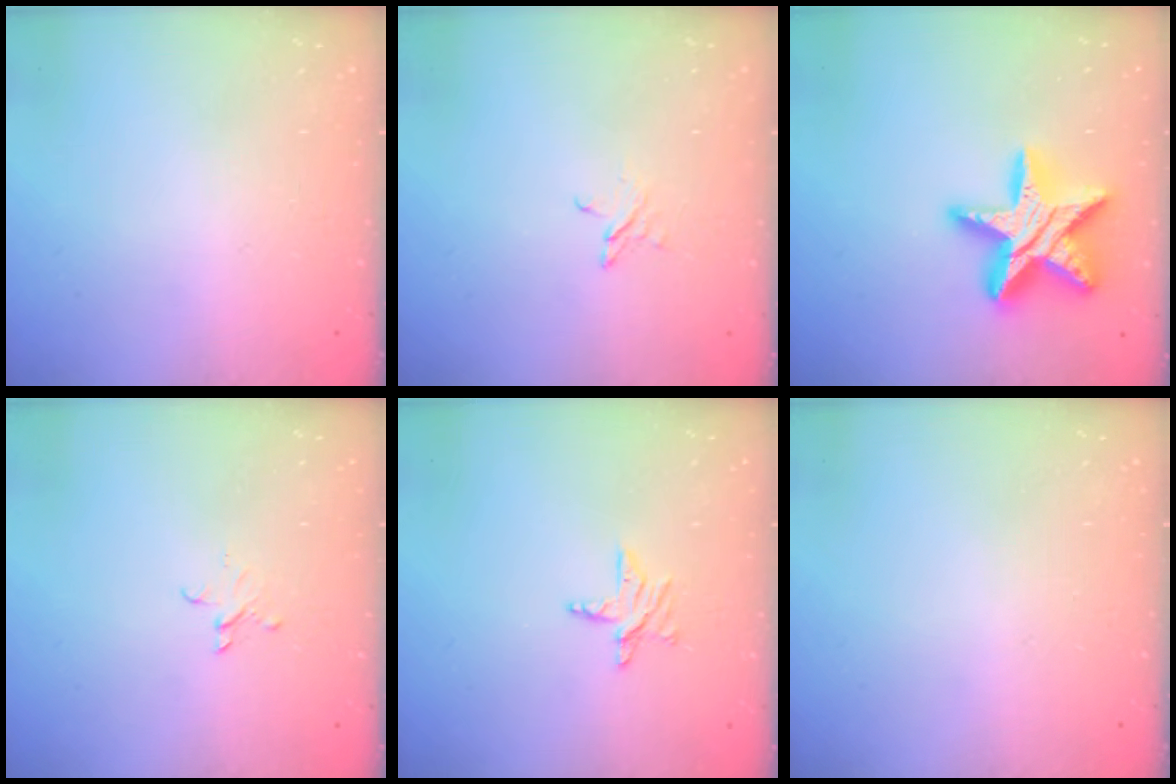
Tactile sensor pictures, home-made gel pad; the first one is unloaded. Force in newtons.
{"total": 2.4, "press": 2.4, "slide": 0.2}
{"total": 18.9, "press": 18.8, "slide": 1.5}
{"total": 2.6, "press": 2.6, "slide": 0.2}
{"total": 5.6, "press": 5.5, "slide": 0.5}
{"total": 0.0}